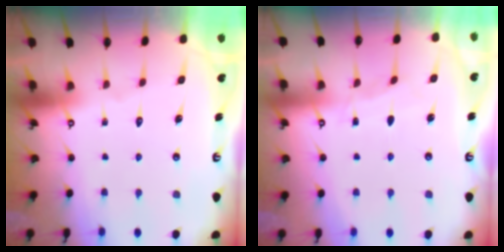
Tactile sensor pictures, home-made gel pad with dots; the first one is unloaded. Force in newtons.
{"total": 4.4, "press": 4.3, "slide": 0.3}